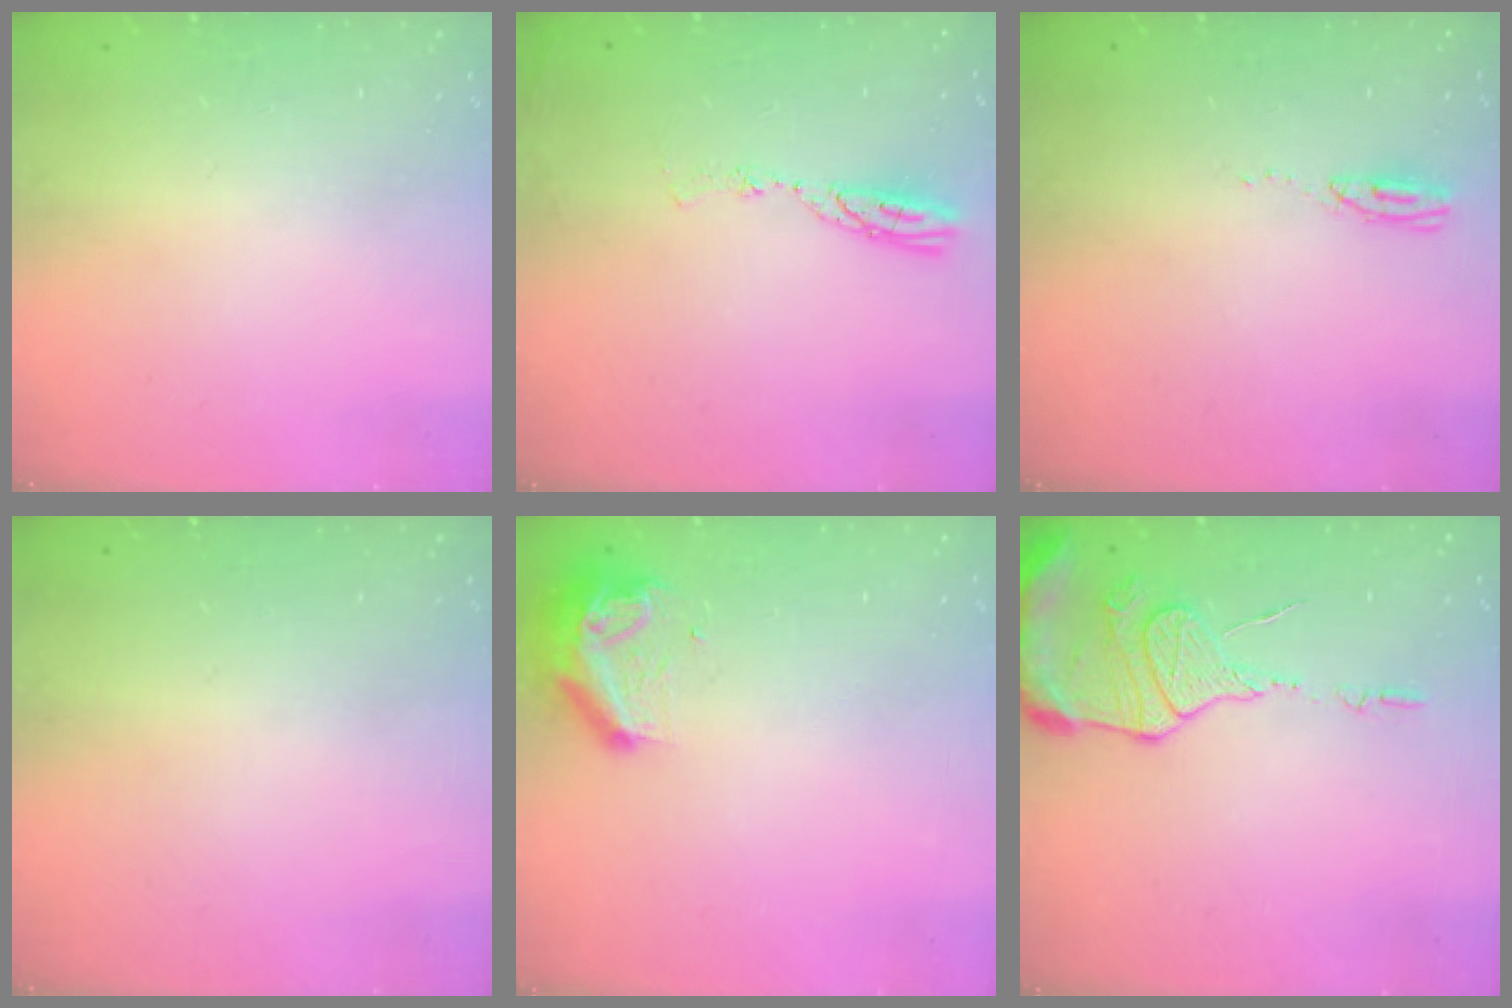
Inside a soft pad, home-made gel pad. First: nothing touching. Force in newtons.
{"total": 5.9, "press": 5.8, "slide": 0.7}
{"total": 3.6, "press": 3.3, "slide": 1.5}
{"total": 0.0}
{"total": 9.6, "press": 9.5, "slide": 0.6}
{"total": 13.5, "press": 13.4, "slide": 1.7}